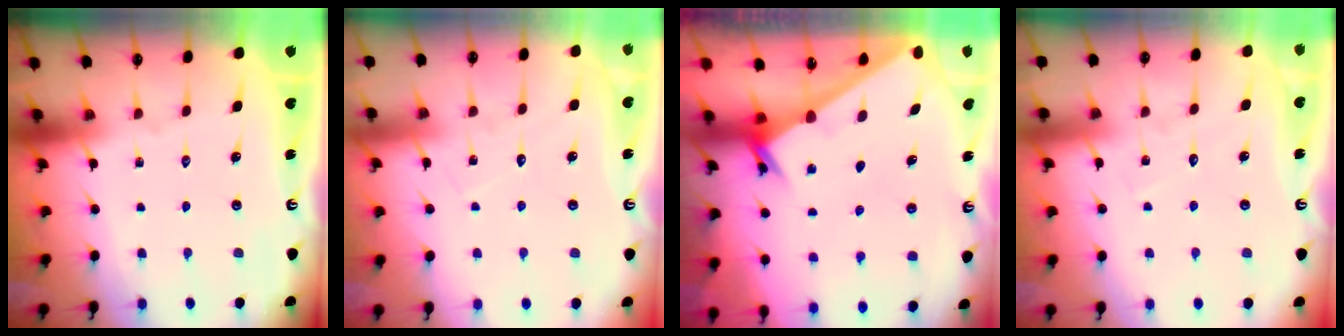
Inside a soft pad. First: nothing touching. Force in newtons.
{"total": 5.3, "press": 5.3, "slide": 0.5}
{"total": 2.5, "press": 2.5, "slide": 0.2}
{"total": 3.5, "press": 3.5, "slide": 0.4}